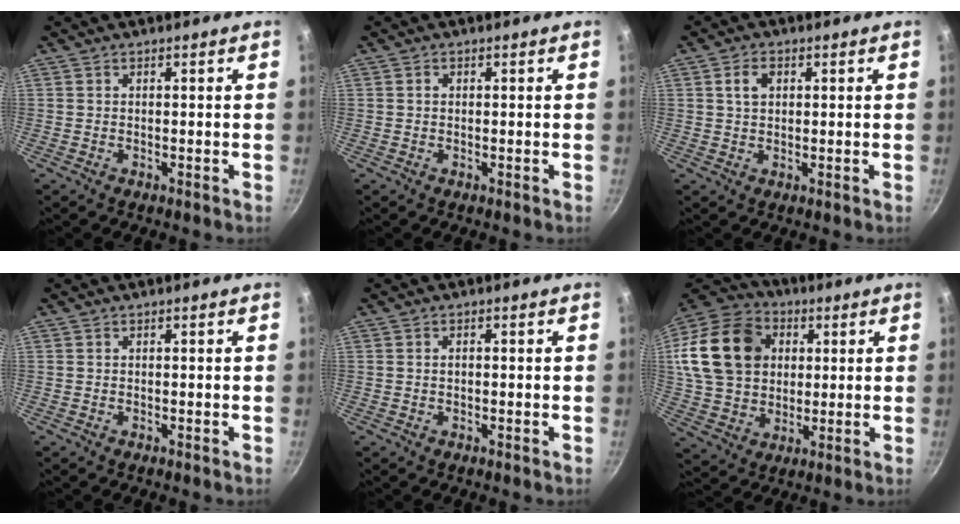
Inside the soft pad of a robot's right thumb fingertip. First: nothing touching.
{"total": 0.6, "force": [0.1, 0.5, 0.3], "torque": [-0.004, 0.005, 0.001]}
{"total": 3.4, "force": [1.0, 2.3, 2.2], "torque": [-0.030, 0.002, 0.017]}
{"total": 0.0}
{"total": 0.8, "force": [0.0, 0.5, 0.7], "torque": [-0.014, 0.004, -0.001]}
{"total": 23.8, "force": [5.6, 18.4, 14.0], "torque": [-0.274, 0.026, 0.102]}